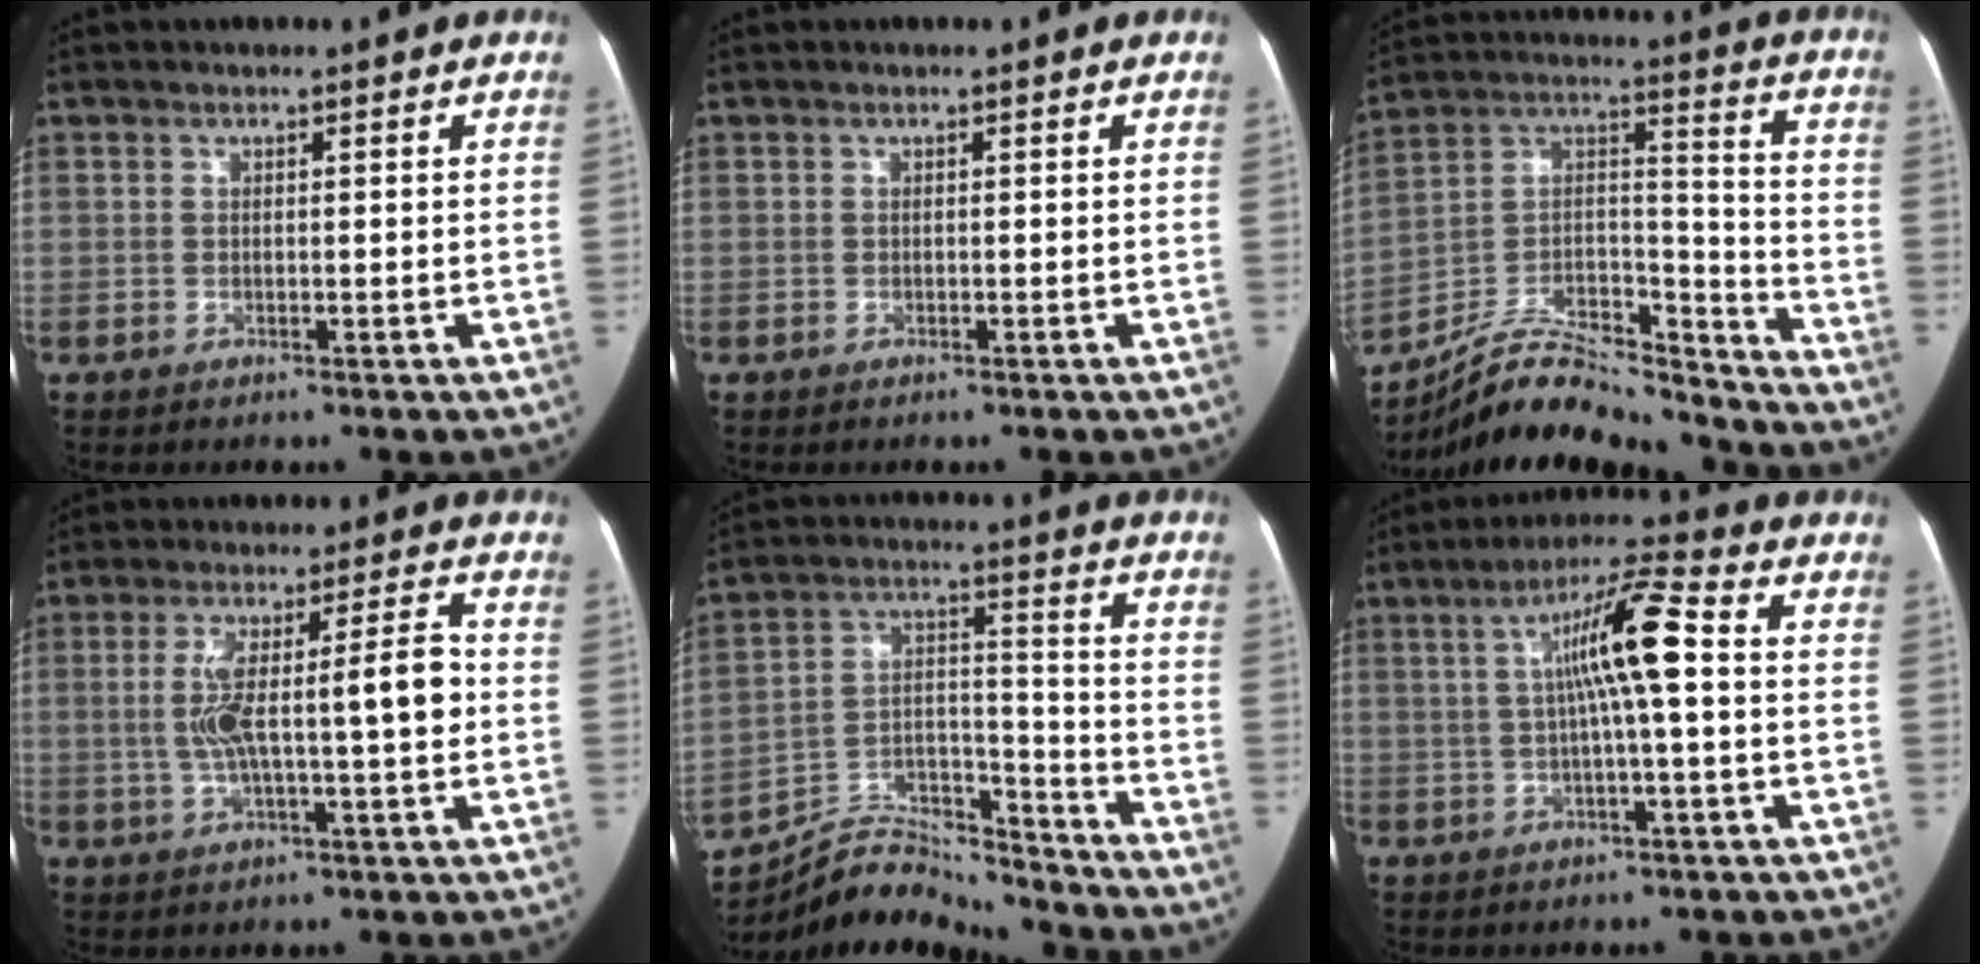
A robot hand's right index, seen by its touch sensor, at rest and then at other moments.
{"total": 0.0}
{"total": 22.0, "force": [-20.4, 5.2, 6.5], "torque": [-0.133, 0.046, -0.326]}
{"total": 10.8, "force": [-0.1, 1.7, 10.7], "torque": [-0.189, 0.027, 0.002]}
{"total": 14.2, "force": [-13.9, 2.6, 0.8], "torque": [-0.012, 0.054, -0.233]}
{"total": 9.4, "force": [0.7, 0.5, 9.4], "torque": [-0.169, 0.023, 0.008]}